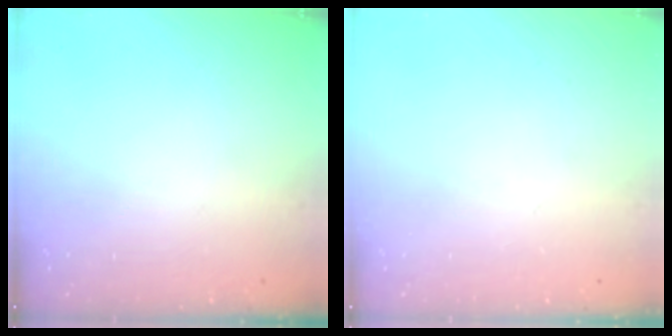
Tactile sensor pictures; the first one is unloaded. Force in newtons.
{"total": 0.0}